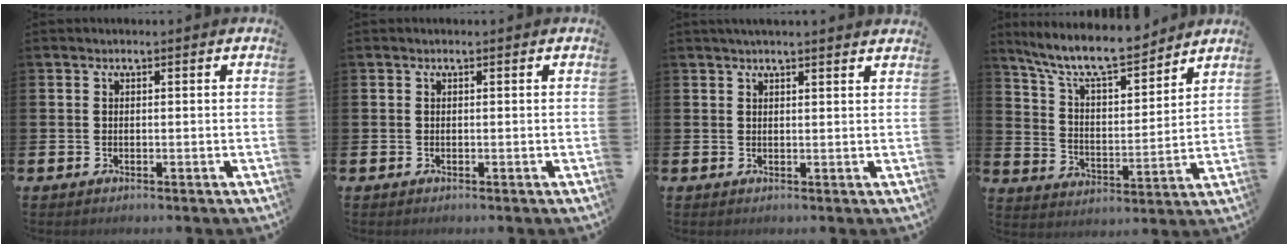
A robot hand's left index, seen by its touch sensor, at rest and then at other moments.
{"total": 0.0}
{"total": 1.8, "force": [1.8, -0.2, 0.4], "torque": [-0.007, -0.005, 0.032]}
{"total": 10.1, "force": [9.1, 1.9, 4.0], "torque": [-0.109, -0.055, 0.160]}